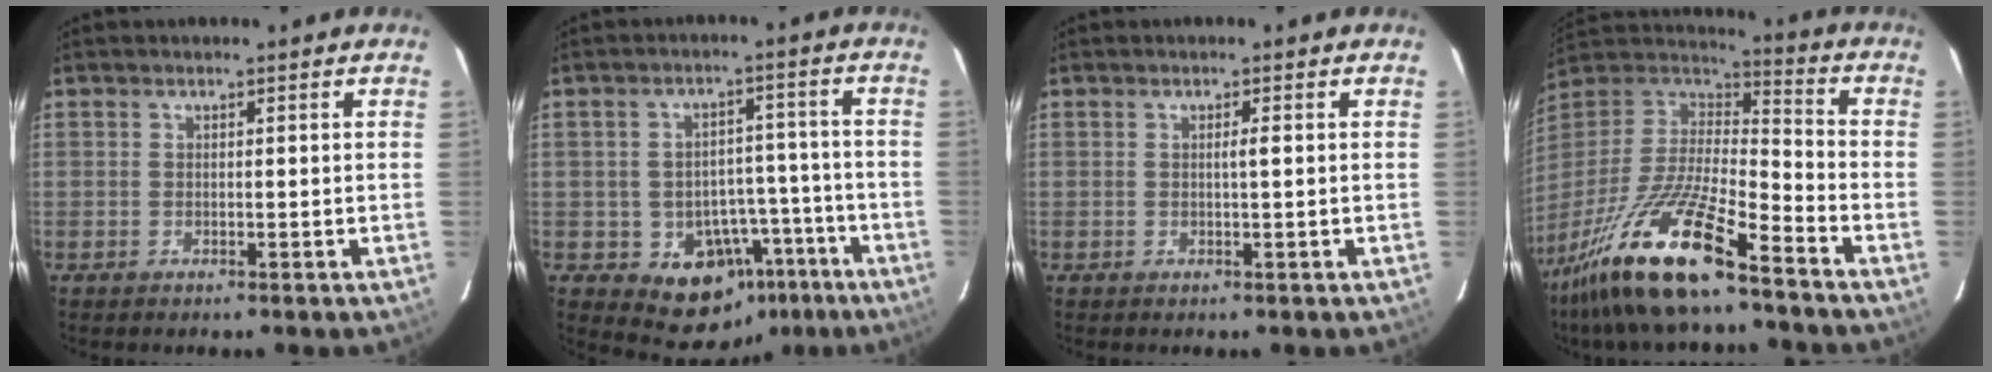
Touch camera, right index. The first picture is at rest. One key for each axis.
{"total": 10.8, "fx": -5.4, "fy": 8.2, "fz": 4.5, "tx": -0.042, "ty": 0.034, "tz": -0.062}
{"total": 1.0, "fx": 0.1, "fy": -0.2, "fz": 0.9, "tx": -0.015, "ty": 0.001, "tz": -0.001}
{"total": 19.8, "fx": -13.6, "fy": 2.8, "fz": 14.1, "tx": -0.311, "ty": -0.031, "tz": -0.257}